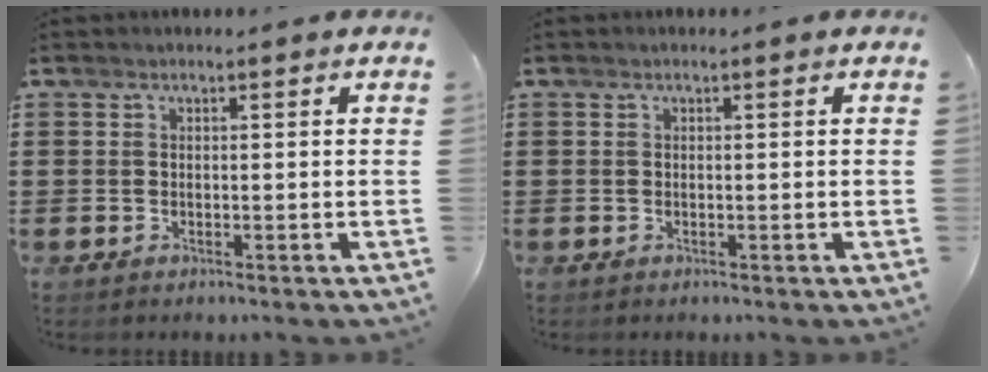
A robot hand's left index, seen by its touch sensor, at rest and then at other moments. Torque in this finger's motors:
{"motor_torque": [-0.04, -0.01, -0.01, -0.01]}